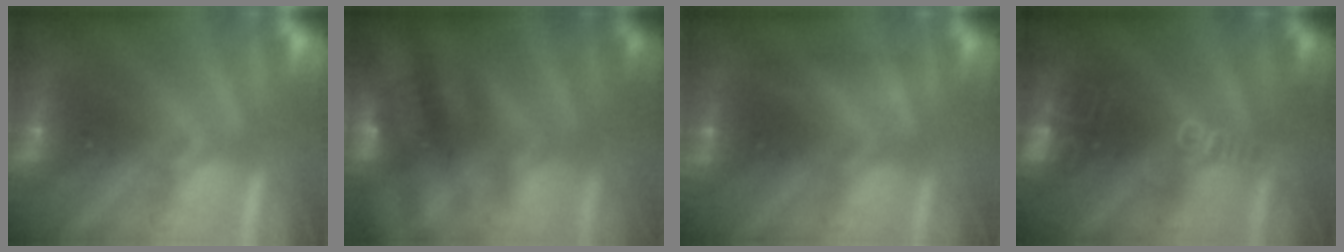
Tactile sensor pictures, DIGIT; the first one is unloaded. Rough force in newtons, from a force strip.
{"total": 2.4}
{"total": 1.8}
{"total": 2.7}